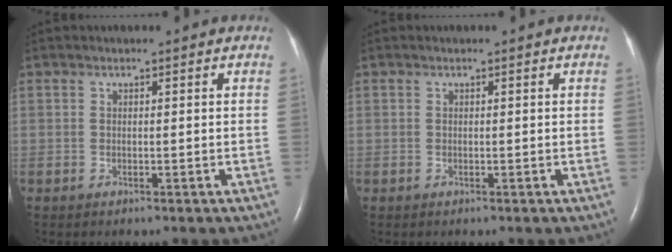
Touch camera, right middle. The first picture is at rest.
{"total": 0.0}